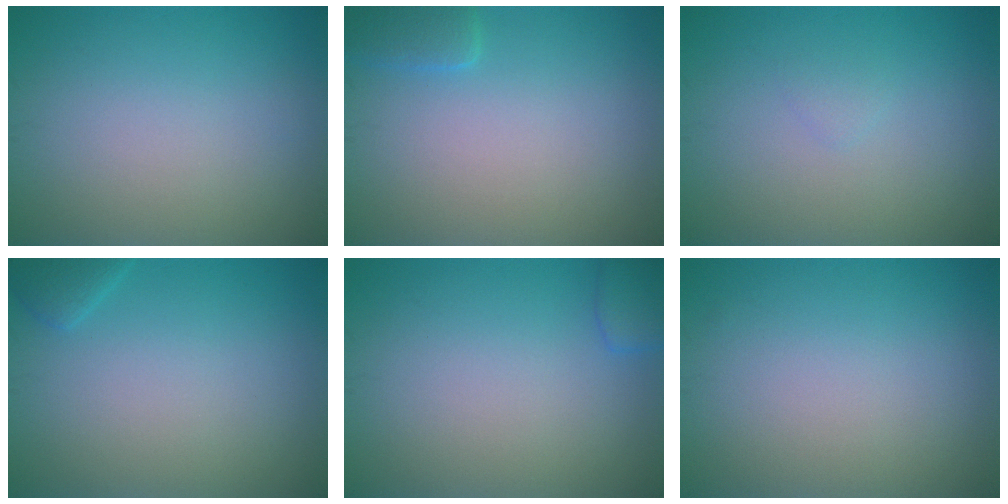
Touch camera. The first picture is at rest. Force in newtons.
{"total": 1.7, "press": 1.7, "slide": 0.1}
{"total": 0.6, "press": 0.6, "slide": 0.1}
{"total": 1.3, "press": 1.3, "slide": 0.1}
{"total": 1.9, "press": 1.9, "slide": 0.2}
{"total": 0.0}